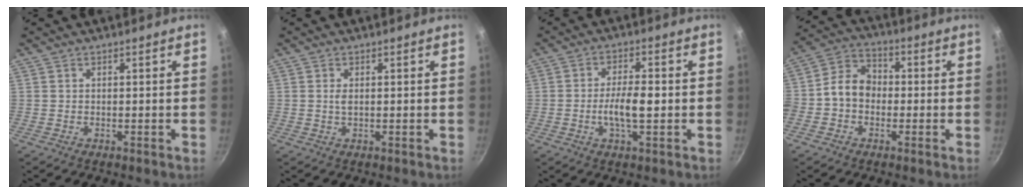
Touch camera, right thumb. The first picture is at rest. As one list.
[{"total": 1.3, "force": [0.2, 0.6, 1.1], "torque": [-0.021, 0.000, 0.003]}, {"total": 6.8, "force": [-0.9, 2.3, 6.3], "torque": [-0.109, 0.012, -0.019]}, {"total": 8.4, "force": [-1.2, 6.7, 4.8], "torque": [-0.060, 0.027, -0.043]}]